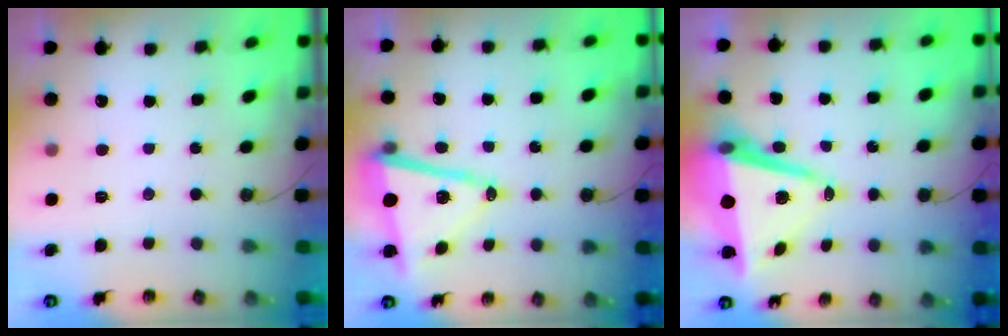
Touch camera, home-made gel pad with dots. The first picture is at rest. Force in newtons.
{"total": 13.0, "press": 12.9, "slide": 1.8}
{"total": 12.8, "press": 12.4, "slide": 3.2}